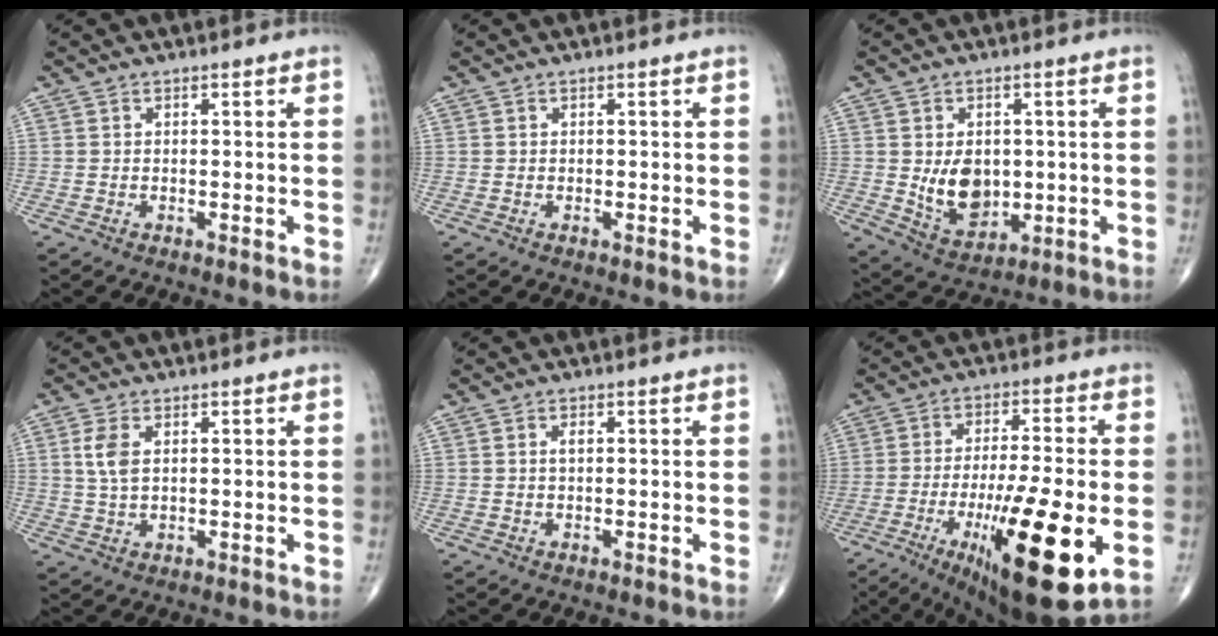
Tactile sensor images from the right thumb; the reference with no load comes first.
{"total": 0.0}
{"total": 9.0, "force": [0.2, 6.3, 6.4], "torque": [-0.078, -0.015, 0.020]}
{"total": 4.7, "force": [1.3, 2.5, 3.7], "torque": [-0.079, -0.001, 0.027]}
{"total": 1.2, "force": [0.3, 0.6, 1.1], "torque": [-0.017, 0.004, 0.004]}
{"total": 21.9, "force": [-6.6, 5.3, 20.2], "torque": [-0.312, -0.012, -0.090]}